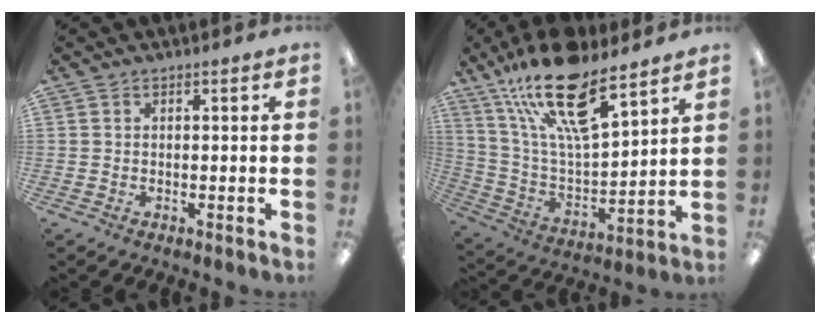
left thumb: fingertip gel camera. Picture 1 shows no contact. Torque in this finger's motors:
{"motor_torque": [0.40, 0.46, 1.48, -1.29, 0.52]}